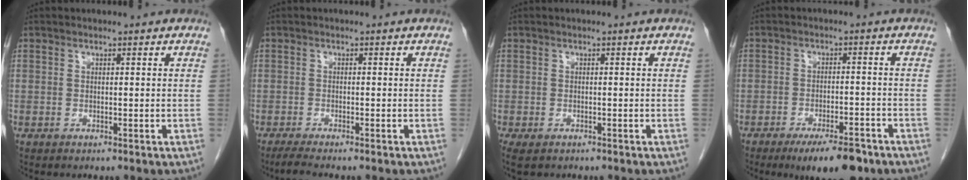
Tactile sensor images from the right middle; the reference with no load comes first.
{"total": 3.0, "force": [-2.5, -0.2, 1.7], "torque": [-0.034, -0.008, -0.042]}
{"total": 3.3, "force": [-2.4, 1.6, 1.7], "torque": [-0.031, -0.008, -0.036]}
{"total": 8.4, "force": [-6.0, 2.6, 5.4], "torque": [-0.071, -0.006, -0.088]}